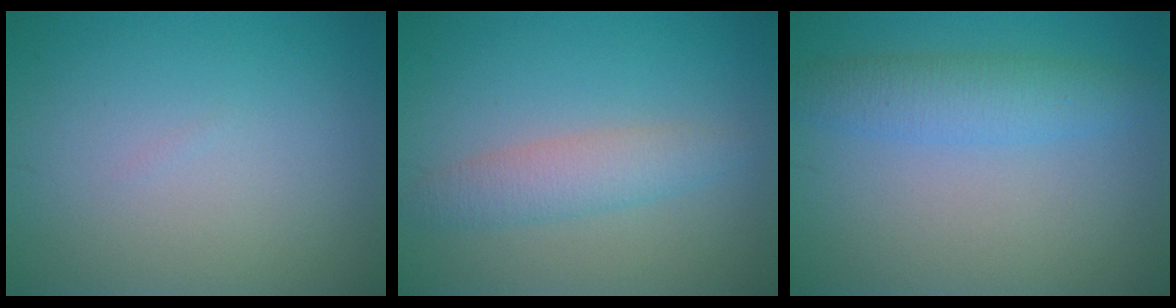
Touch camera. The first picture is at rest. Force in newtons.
{"total": 3.0, "press": 3.0, "slide": 0.1}
{"total": 3.6, "press": 3.6, "slide": 0.2}